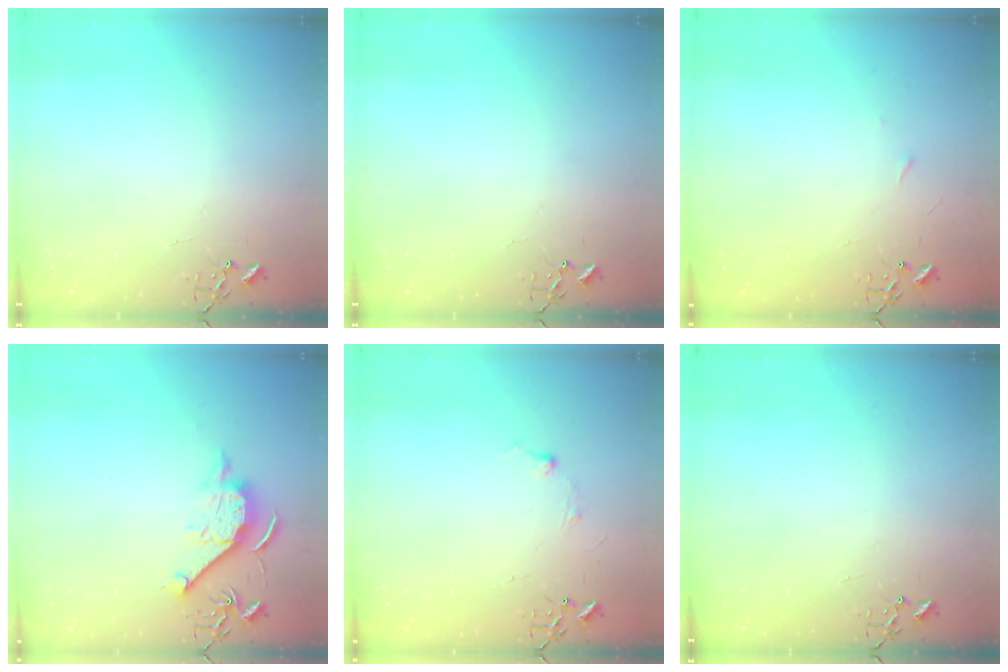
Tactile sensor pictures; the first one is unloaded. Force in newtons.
{"total": 0.0}
{"total": 3.4, "press": 3.3, "slide": 0.4}
{"total": 11.3, "press": 11.3, "slide": 0.5}
{"total": 5.8, "press": 5.7, "slide": 0.7}
{"total": 0.0}